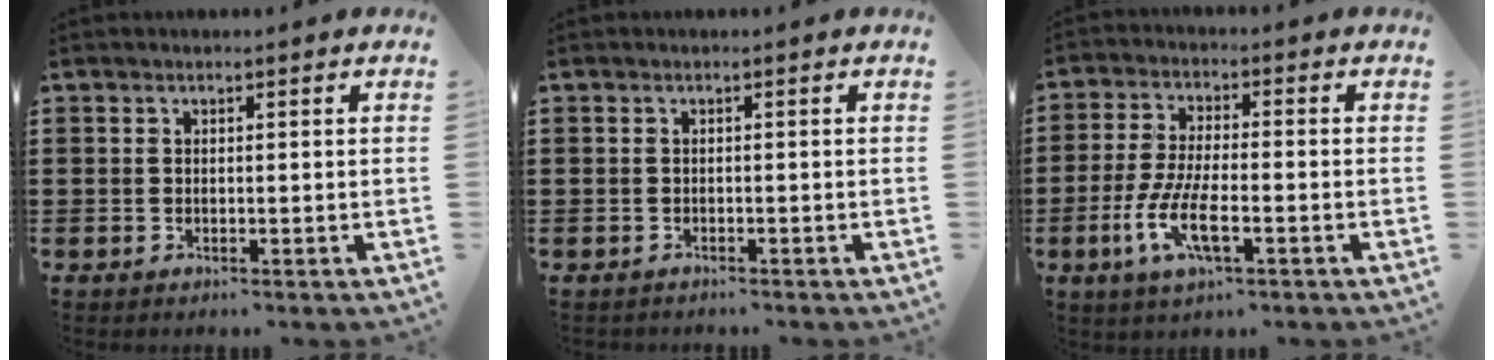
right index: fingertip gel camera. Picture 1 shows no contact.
{"total": 0.6, "force": [-0.5, 0.2, -0.1], "torque": [0.000, 0.002, -0.012]}
{"total": 7.8, "force": [-3.2, 2.1, 6.8], "torque": [-0.157, -0.016, -0.066]}